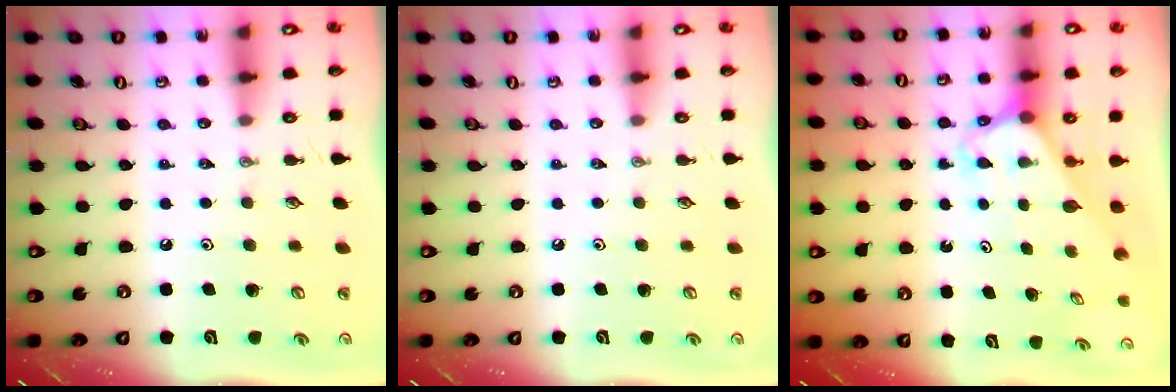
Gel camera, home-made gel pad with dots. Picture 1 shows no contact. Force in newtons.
{"total": 0.0}
{"total": 2.8, "press": 2.8, "slide": 0.2}